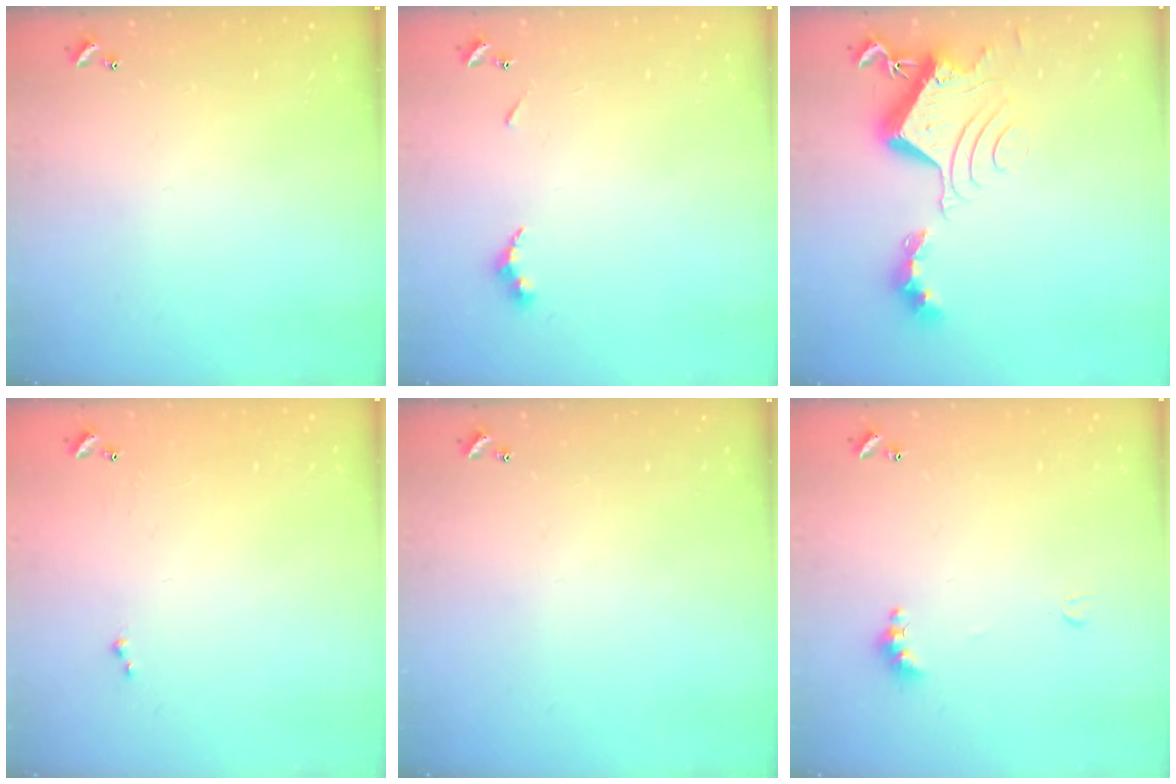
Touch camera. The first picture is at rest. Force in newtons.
{"total": 4.6, "press": 4.6, "slide": 0.7}
{"total": 11.7, "press": 11.7, "slide": 1.3}
{"total": 1.2, "press": 1.2, "slide": 0.2}
{"total": 0.0}
{"total": 3.4, "press": 3.4, "slide": 0.8}